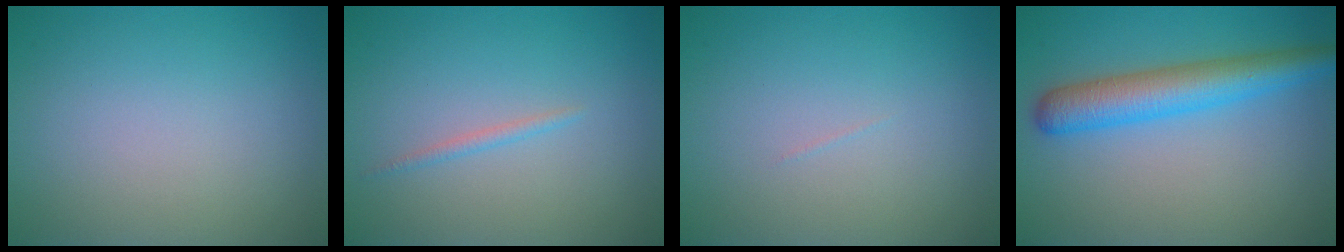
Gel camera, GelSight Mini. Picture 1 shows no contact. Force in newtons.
{"total": 0.8, "press": 0.8, "slide": 0.0}
{"total": 0.0}
{"total": 5.4, "press": 5.4, "slide": 0.1}